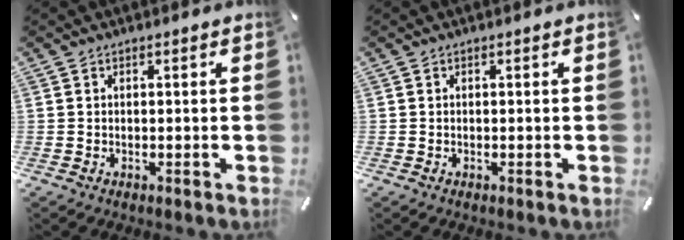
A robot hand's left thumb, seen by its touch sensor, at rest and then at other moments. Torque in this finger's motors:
{"motor_torque": [0.00, 0.00, -0.03, -0.01, 0.00]}